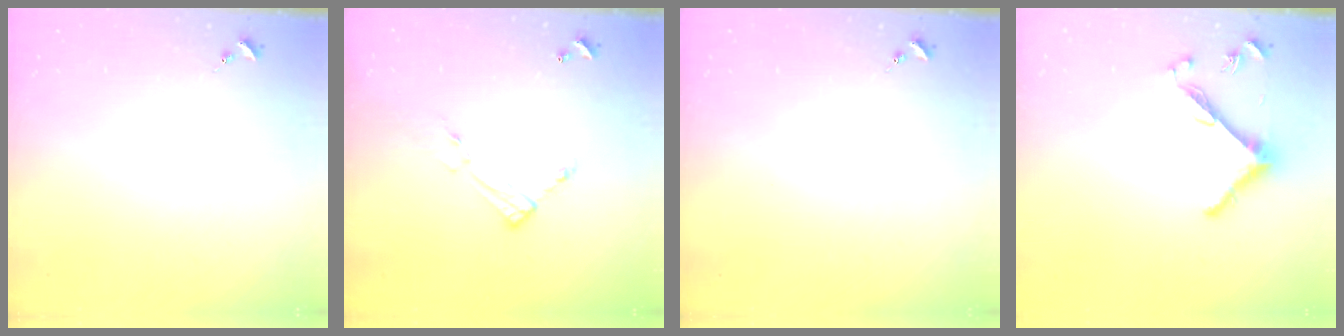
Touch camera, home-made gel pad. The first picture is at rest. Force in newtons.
{"total": 7.5, "press": 7.5, "slide": 0.3}
{"total": 0.0}
{"total": 7.5, "press": 7.5, "slide": 0.5}